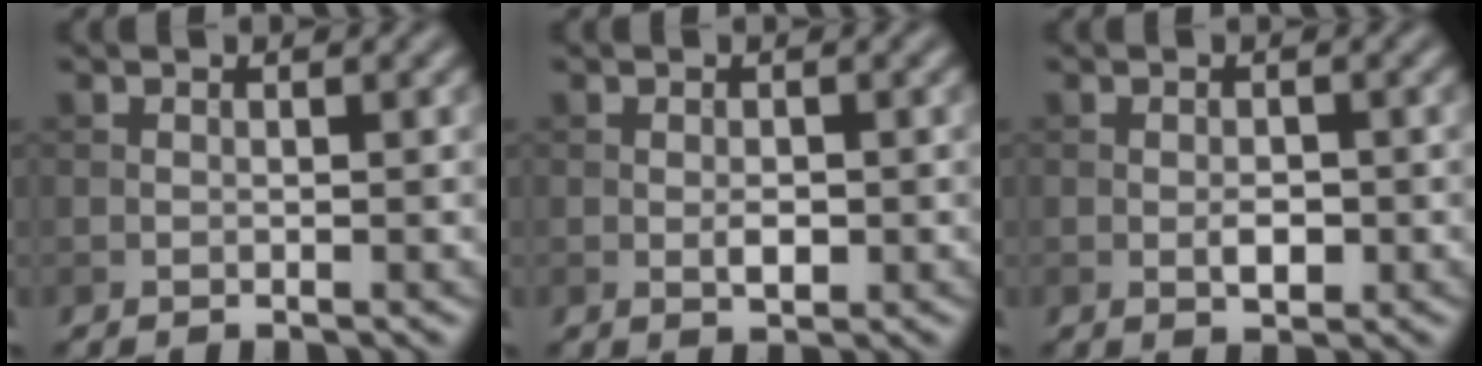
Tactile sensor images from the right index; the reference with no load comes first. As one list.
[{"total": 1.5, "force": [-0.2, 0.8, 1.2], "torque": [-0.020, -0.001, -0.004]}, {"total": 1.8, "force": [-0.4, 1.0, 1.5], "torque": [-0.023, 0.000, -0.008]}]